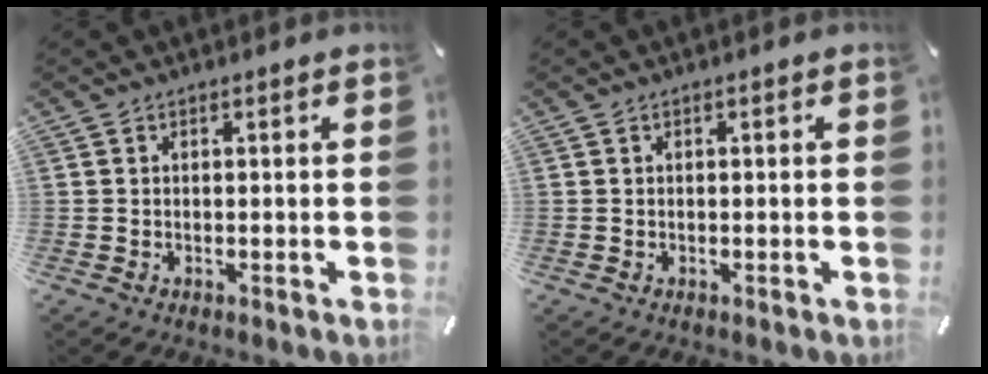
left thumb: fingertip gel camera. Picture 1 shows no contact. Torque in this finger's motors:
{"motor_torque": [-0.02, 0.11, 0.06, 0.12, 0.04]}